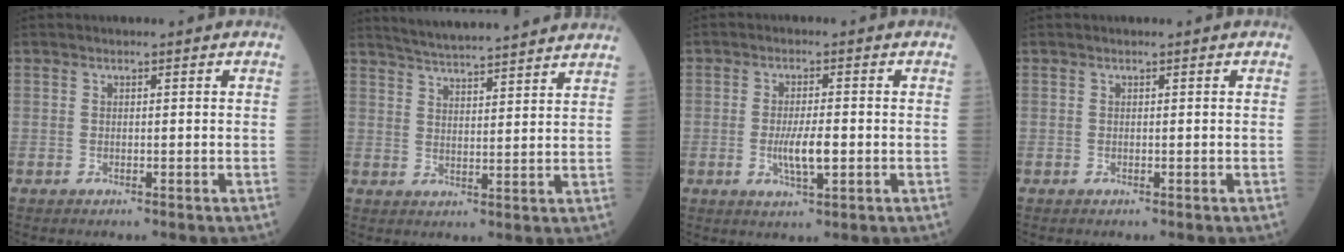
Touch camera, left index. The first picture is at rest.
{"total": 14.7, "force": [13.6, 0.6, 5.7], "torque": [-0.096, 0.016, 0.186]}
{"total": 4.8, "force": [-1.0, 0.9, 4.6], "torque": [-0.091, -0.009, -0.017]}
{"total": 0.0}